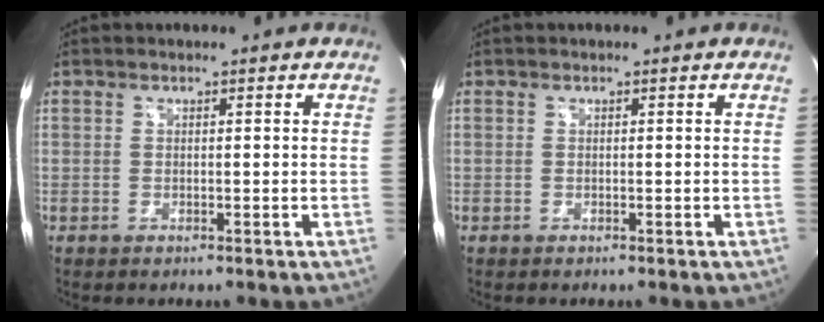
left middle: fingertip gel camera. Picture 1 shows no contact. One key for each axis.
{"total": 0.0}